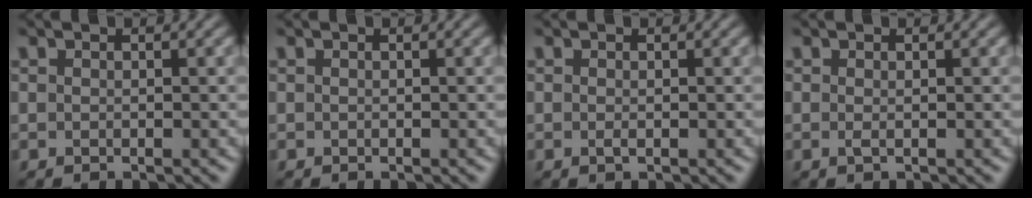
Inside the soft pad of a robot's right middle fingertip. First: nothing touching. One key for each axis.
{"total": 0.0}
{"total": 0.5, "fx": -0.1, "fy": 0.0, "fz": 0.5, "tx": -0.013, "ty": 0.000, "tz": -0.001}
{"total": 0.6, "fx": -0.1, "fy": 0.0, "fz": 0.6, "tx": -0.015, "ty": 0.001, "tz": -0.001}